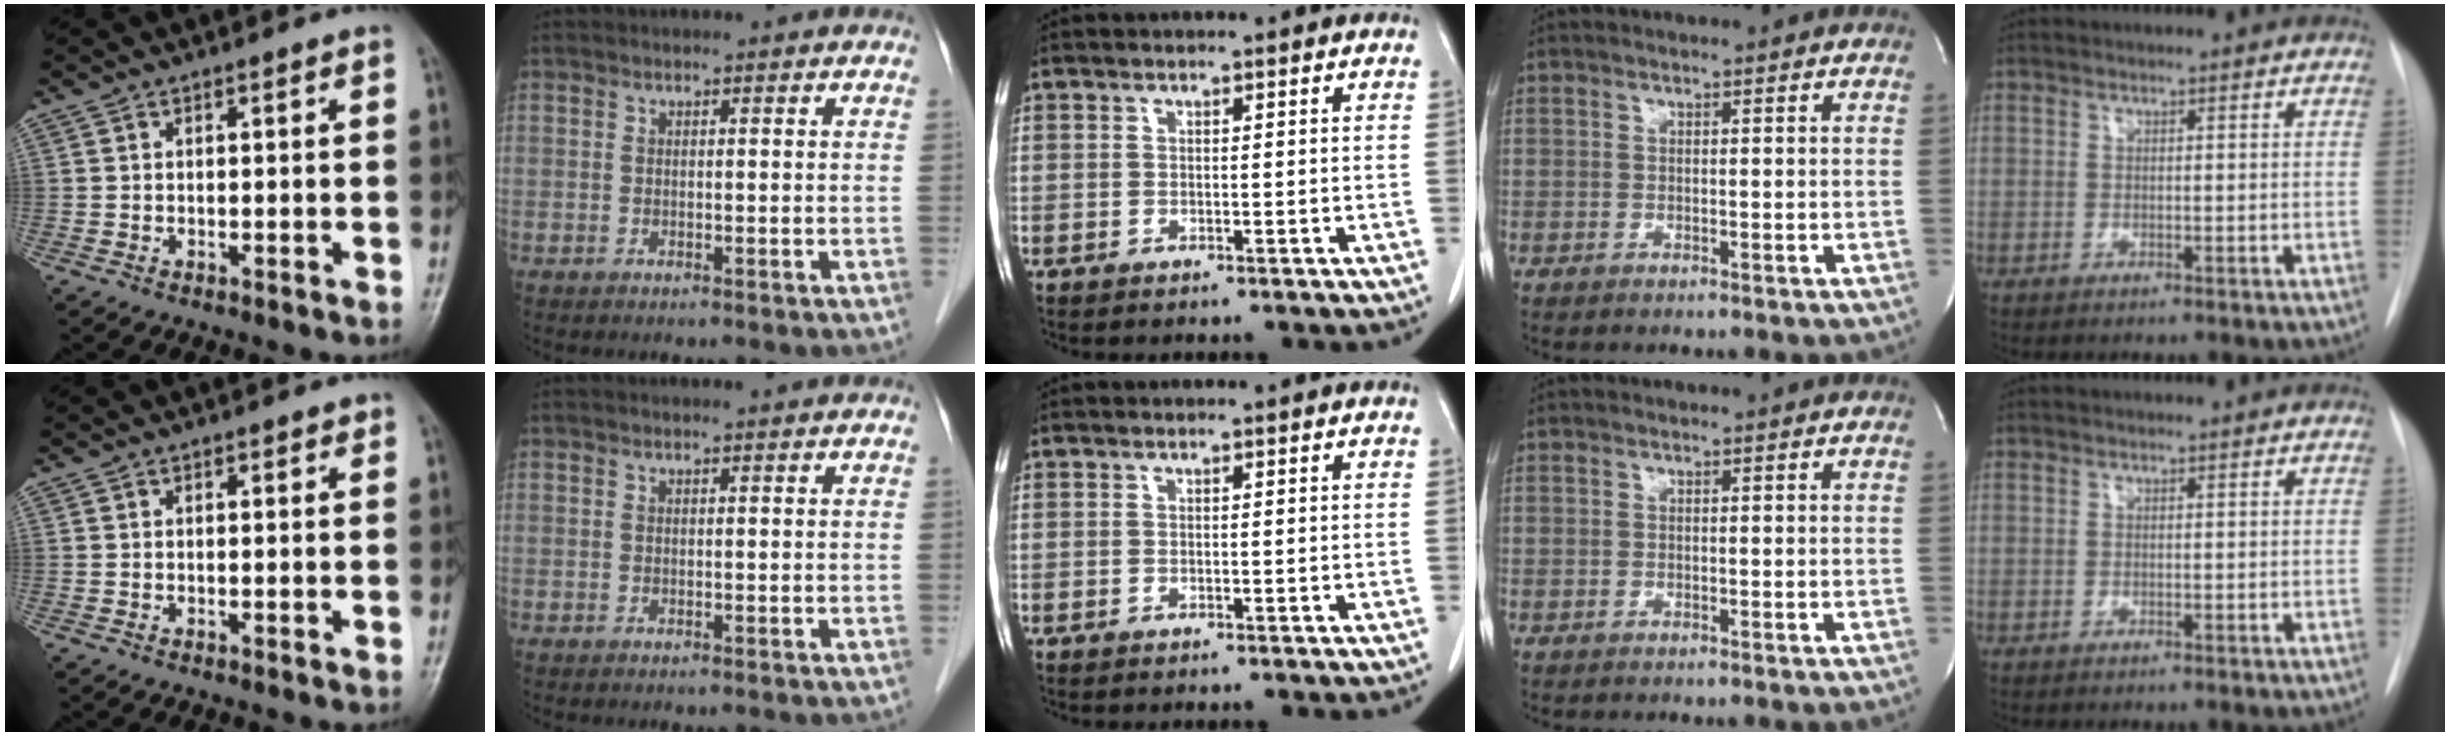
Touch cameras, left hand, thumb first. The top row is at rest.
{"thumb": {"total": 0.7, "force": [0.4, 0.5, 0.4], "torque": [0.002, -0.001, 0.001]}, "index": {"total": 1.0, "force": [1.0, 0.0, 0.3], "torque": [-0.013, 0.007, 0.013]}}